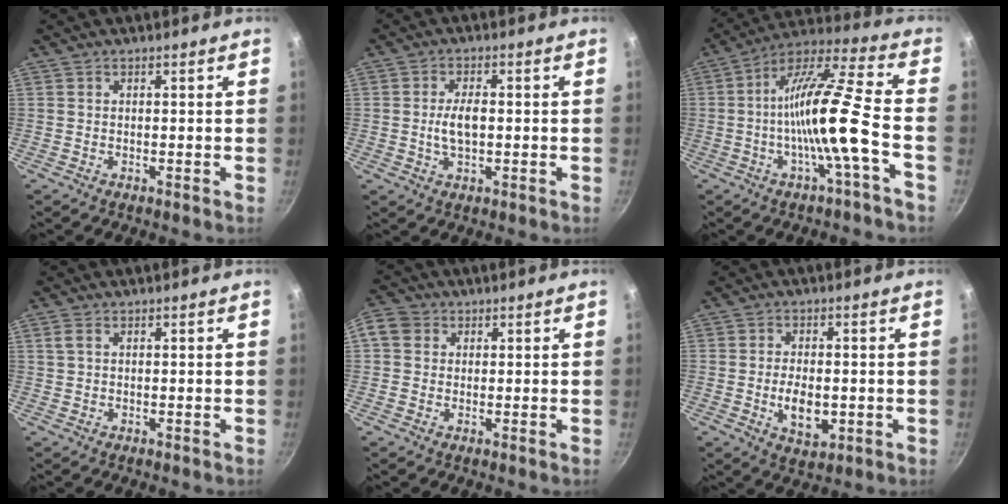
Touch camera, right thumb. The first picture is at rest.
{"total": 5.1, "force": [-0.2, 2.6, 4.3], "torque": [-0.072, 0.010, -0.005]}
{"total": 16.1, "force": [-3.8, 1.6, 15.5], "torque": [-0.264, 0.036, -0.079]}
{"total": 1.7, "force": [0.6, 1.0, 1.2], "torque": [-0.024, 0.002, 0.014]}
{"total": 6.0, "force": [1.4, 5.3, 2.6], "torque": [-0.029, 0.007, 0.011]}
{"total": 7.1, "force": [-1.1, 4.0, 5.7], "torque": [-0.089, -0.002, -0.014]}